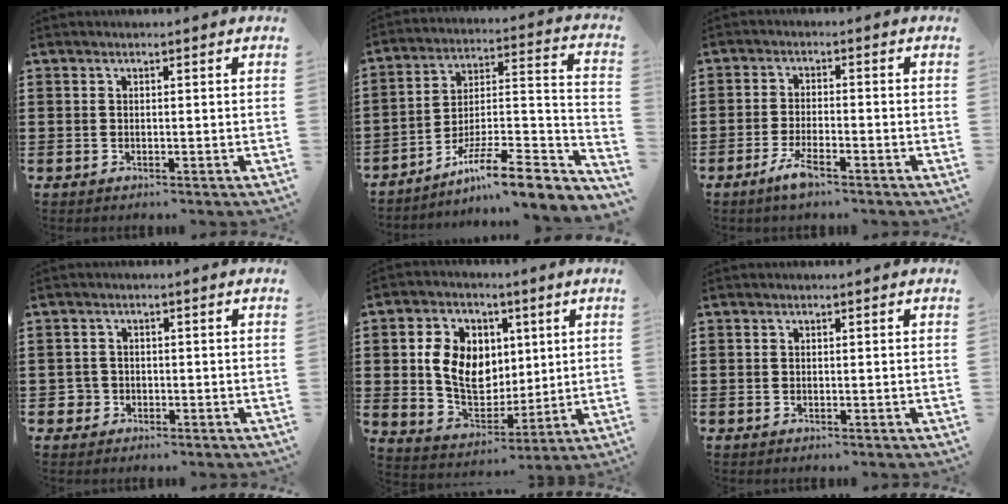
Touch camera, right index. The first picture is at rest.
{"total": 9.6, "force": [-7.1, 1.4, 6.3], "torque": [-0.092, 0.004, -0.138]}
{"total": 4.1, "force": [-2.6, 0.5, 3.1], "torque": [-0.072, -0.011, -0.049]}
{"total": 2.1, "force": [-0.9, 1.8, 0.3], "torque": [-0.013, 0.002, -0.022]}
{"total": 9.2, "force": [1.6, 7.5, 5.2], "torque": [-0.117, 0.017, 0.028]}
{"total": 0.0}